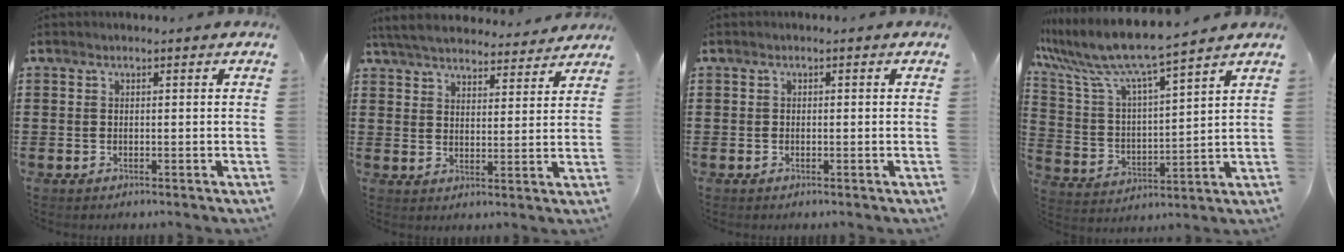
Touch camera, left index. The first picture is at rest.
{"total": 5.6, "force": [5.4, 0.7, 1.3], "torque": [-0.049, -0.027, 0.095]}
{"total": 0.5, "force": [-0.3, 0.3, 0.2], "torque": [-0.006, -0.002, -0.006]}
{"total": 7.6, "force": [6.7, -0.2, 3.5], "torque": [-0.099, -0.041, 0.110]}